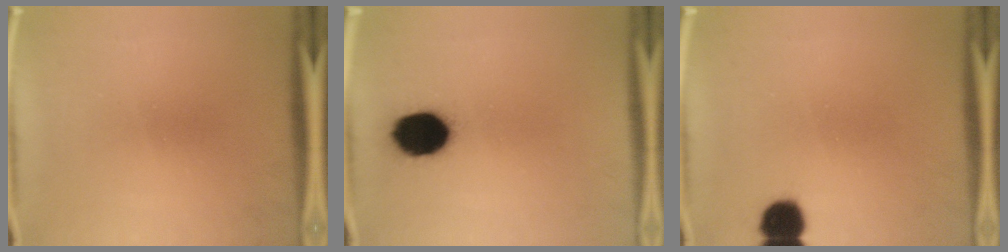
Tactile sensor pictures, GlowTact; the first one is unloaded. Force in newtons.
{"total": 11.6}
{"total": 6.4}